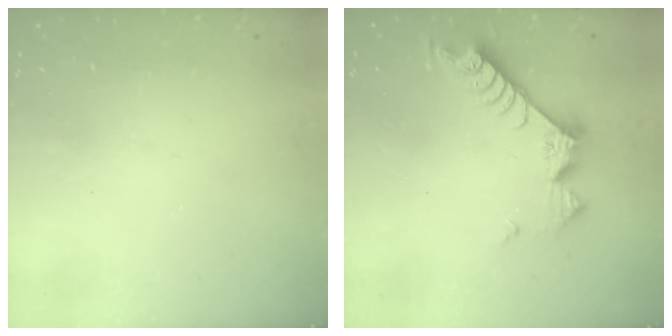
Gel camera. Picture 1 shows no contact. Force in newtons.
{"total": 8.4, "press": 8.3, "slide": 0.7}